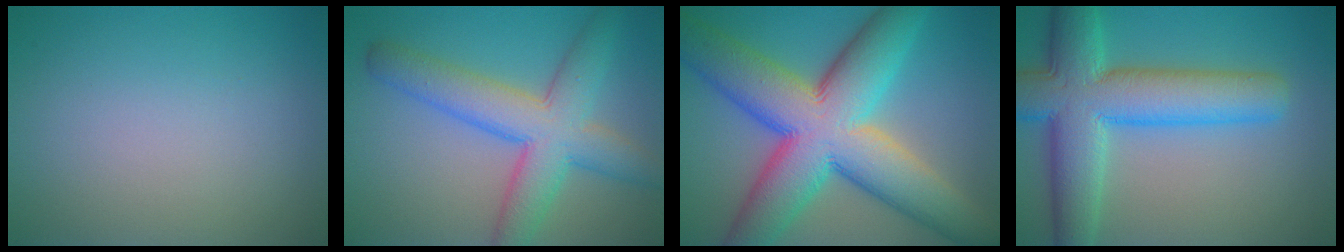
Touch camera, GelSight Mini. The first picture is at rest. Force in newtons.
{"total": 7.4, "press": 7.4, "slide": 0.1}
{"total": 14.9, "press": 14.9, "slide": 0.8}
{"total": 10.1, "press": 10.1, "slide": 0.3}